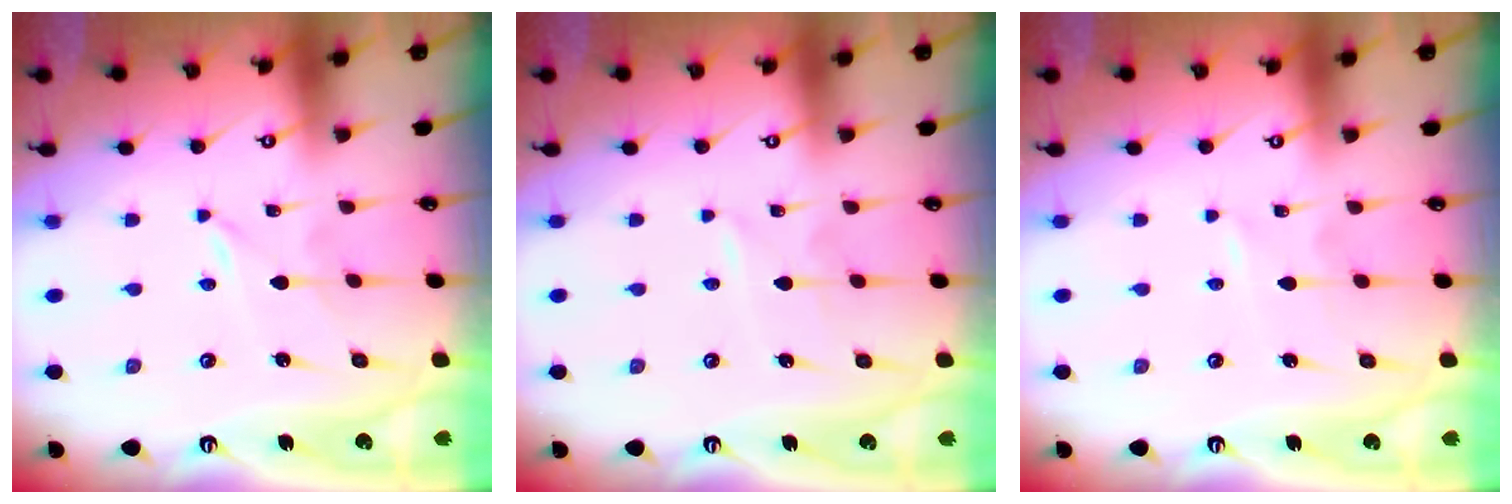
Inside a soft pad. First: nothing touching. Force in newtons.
{"total": 1.5, "press": 1.4, "slide": 0.2}
{"total": 1.1, "press": 1.1, "slide": 0.1}